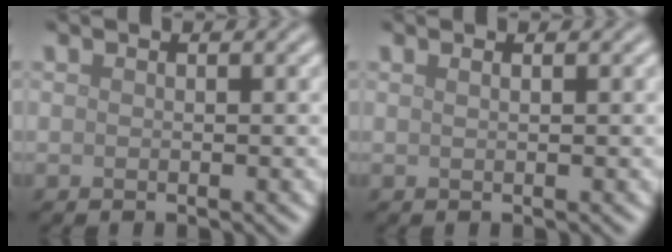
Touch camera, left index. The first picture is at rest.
{"total": 1.1, "force": [0.6, 0.5, 0.8], "torque": [-0.002, -0.003, -0.002]}